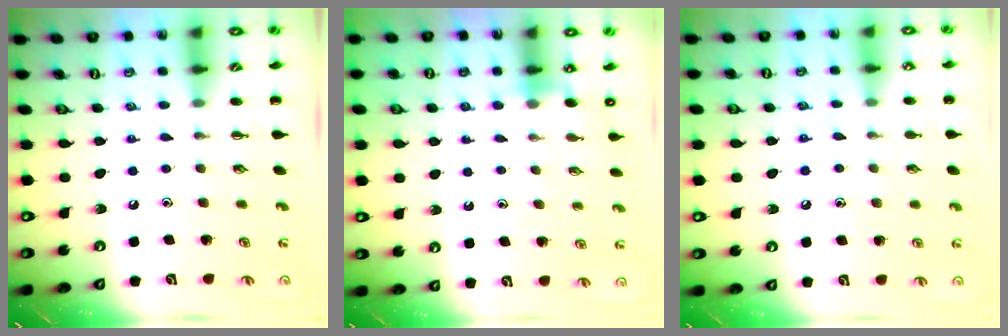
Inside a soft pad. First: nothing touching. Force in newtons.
{"total": 4.2, "press": 4.1, "slide": 1.0}
{"total": 6.8, "press": 6.6, "slide": 1.7}